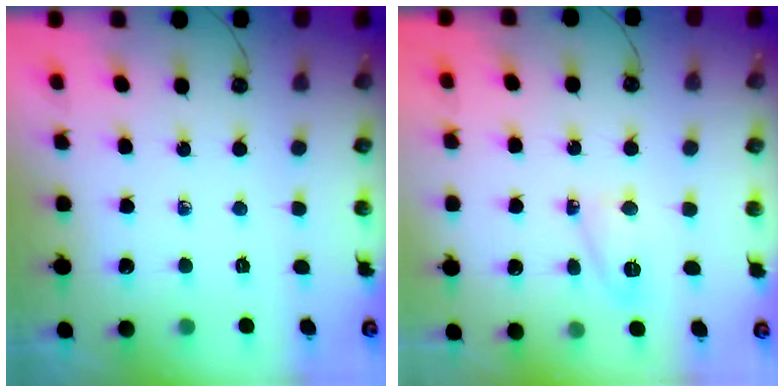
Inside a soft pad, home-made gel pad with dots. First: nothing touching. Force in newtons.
{"total": 6.2, "press": 6.2, "slide": 0.5}